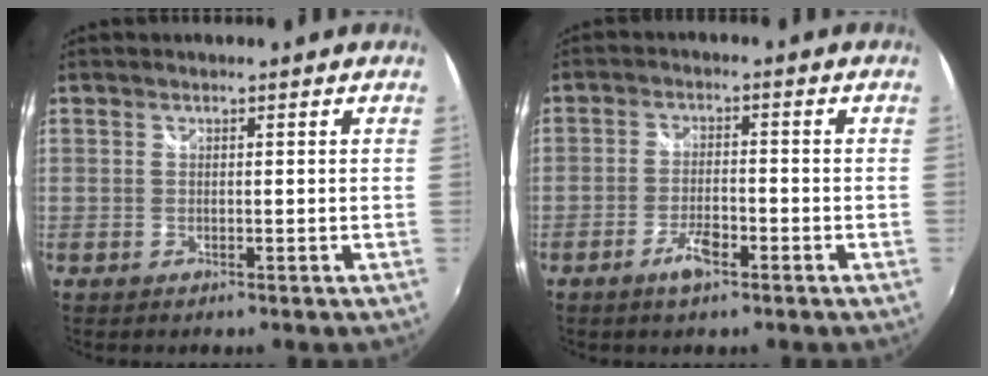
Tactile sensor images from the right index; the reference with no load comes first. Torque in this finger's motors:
{"motor_torque": [0.10, -0.06, 0.07, 0.06]}